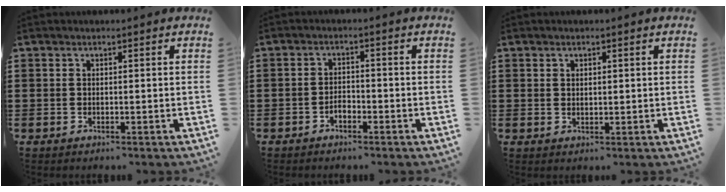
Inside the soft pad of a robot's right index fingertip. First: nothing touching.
{"total": 1.9, "force": [-1.3, 1.0, 1.1], "torque": [-0.023, 0.002, -0.026]}
{"total": 0.9, "force": [0.5, 0.6, 0.4], "torque": [-0.010, 0.004, 0.009]}